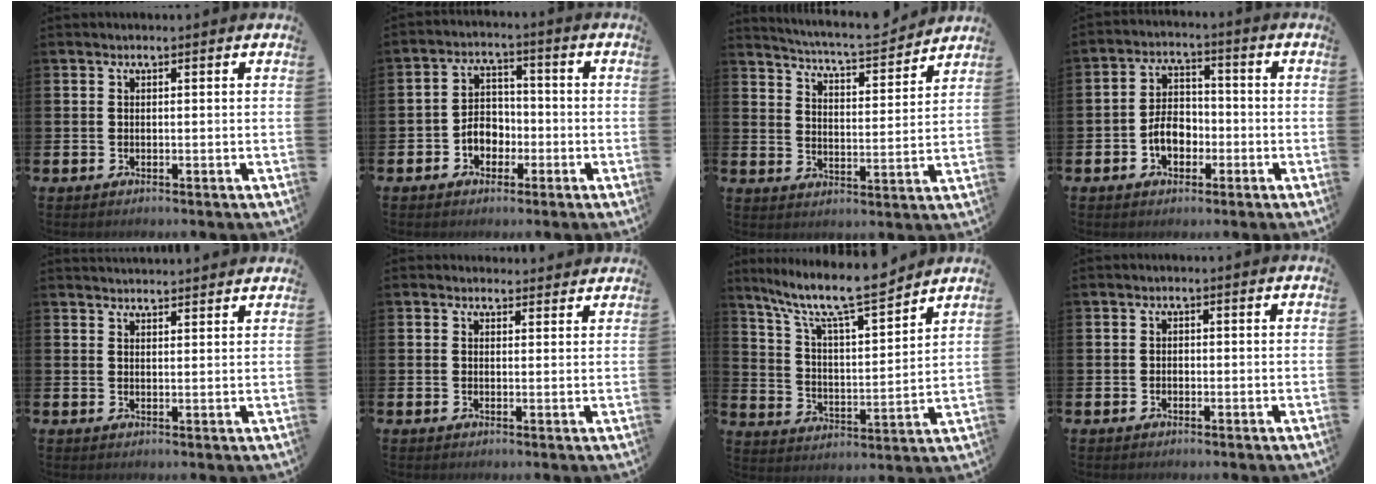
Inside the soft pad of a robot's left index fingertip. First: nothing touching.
{"total": 4.3, "force": [-1.7, 3.3, 2.0], "torque": [-0.030, 0.004, -0.041]}
{"total": 6.1, "force": [6.0, 0.4, 1.1], "torque": [-0.041, -0.046, 0.100]}
{"total": 5.1, "force": [-1.8, 3.5, 3.2], "torque": [-0.047, 0.008, -0.038]}
{"total": 2.7, "force": [2.7, 0.0, -0.2], "torque": [0.004, -0.017, 0.049]}
{"total": 1.7, "force": [1.7, 0.5, -0.1], "torque": [0.014, -0.008, 0.028]}
{"total": 11.0, "force": [9.7, 1.4, 4.9], "torque": [-0.117, -0.065, 0.165]}
{"total": 0.7, "force": [-0.4, 0.5, 0.2], "torque": [-0.007, 0.003, -0.009]}